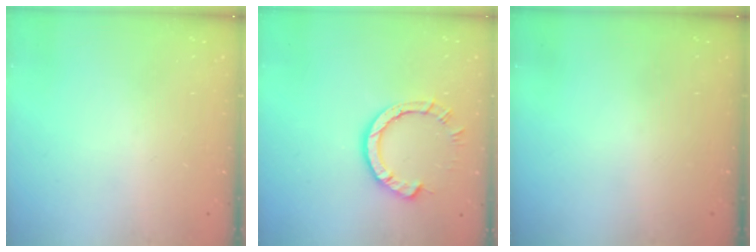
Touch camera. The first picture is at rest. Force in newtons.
{"total": 7.7, "press": 7.7, "slide": 0.6}
{"total": 0.0}